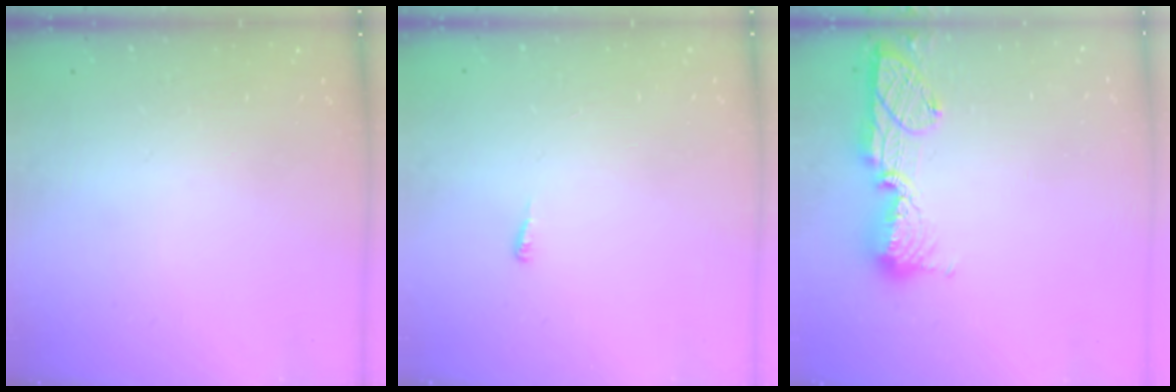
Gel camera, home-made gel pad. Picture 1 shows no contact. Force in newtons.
{"total": 4.4, "press": 4.4, "slide": 0.5}
{"total": 13.9, "press": 13.8, "slide": 1.0}